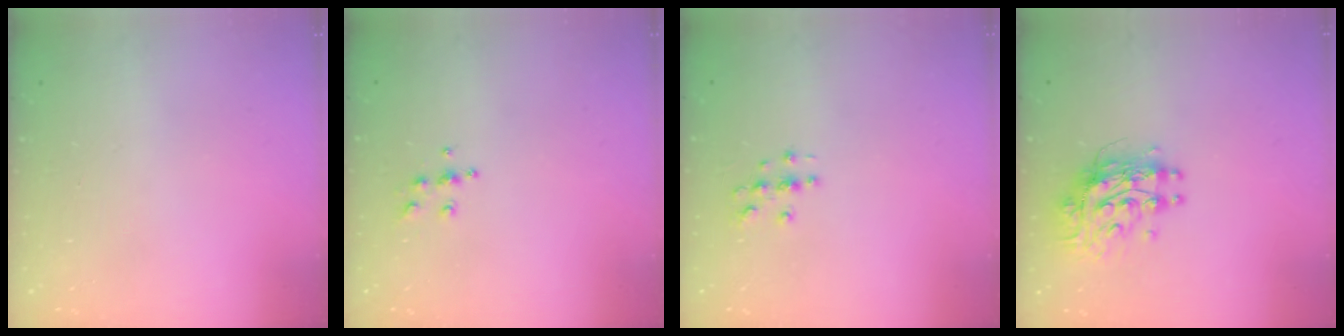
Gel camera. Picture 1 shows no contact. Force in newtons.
{"total": 5.6, "press": 5.6, "slide": 0.4}
{"total": 2.8, "press": 2.8, "slide": 0.3}
{"total": 9.7, "press": 9.6, "slide": 0.9}